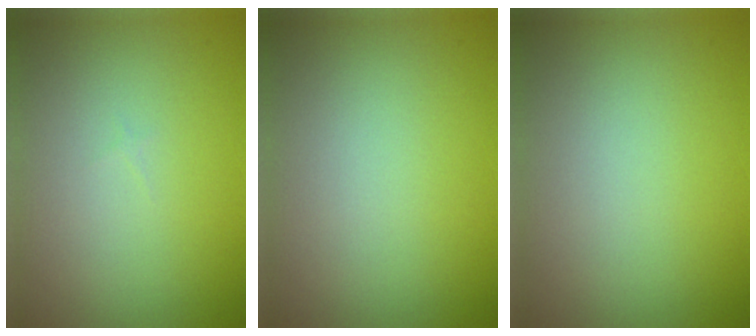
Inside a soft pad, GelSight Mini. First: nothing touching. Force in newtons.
{"total": 0.0}
{"total": 0.0}